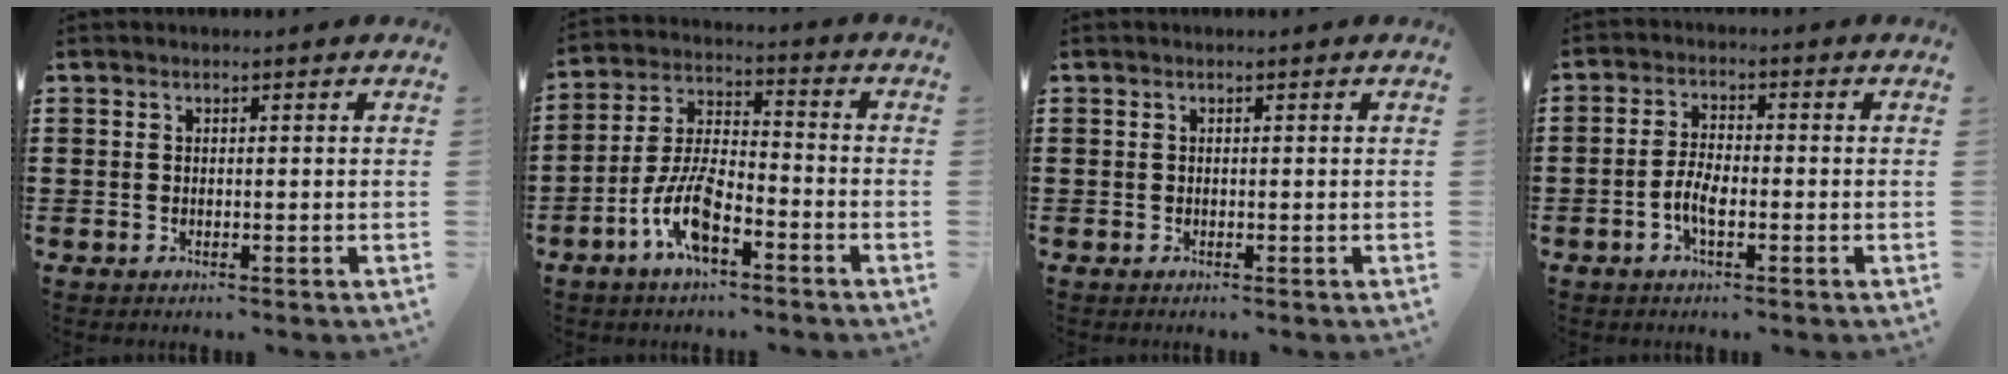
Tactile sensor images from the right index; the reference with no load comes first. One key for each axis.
{"total": 8.6, "fx": -4.4, "fy": 3.3, "fz": 6.6, "tx": -0.155, "ty": -0.002, "tz": -0.086}
{"total": 0.0}
{"total": 4.3, "fx": -1.6, "fy": 1.6, "fz": 3.6, "tx": -0.091, "ty": -0.005, "tz": -0.037}